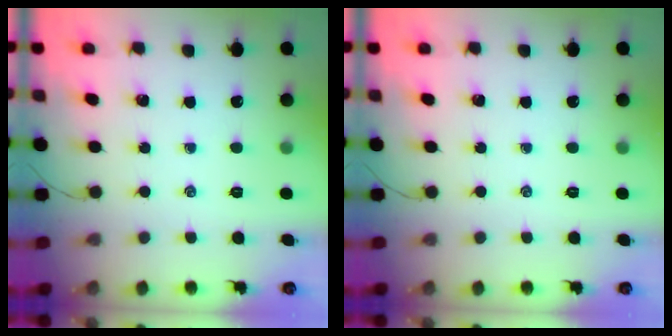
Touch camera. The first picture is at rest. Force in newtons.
{"total": 0.0}